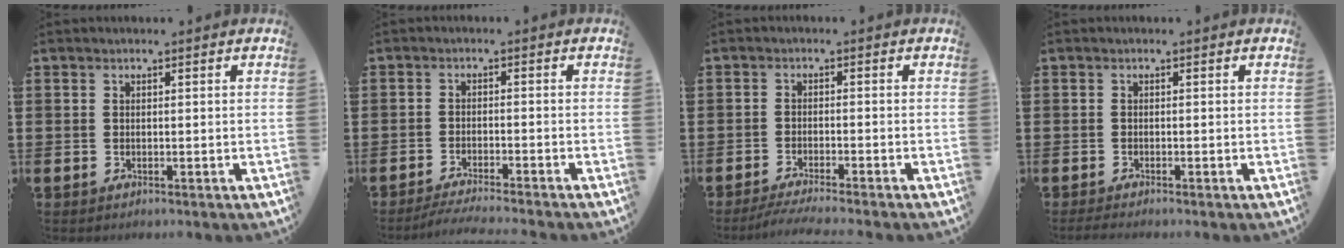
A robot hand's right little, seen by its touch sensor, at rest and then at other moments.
{"total": 2.5, "force": [-2.2, -0.3, 1.1], "torque": [-0.015, 0.001, -0.042]}
{"total": 2.4, "force": [-2.0, -0.2, 1.3], "torque": [-0.019, 0.000, -0.036]}
{"total": 0.8, "force": [-0.6, 0.0, 0.5], "torque": [-0.008, -0.001, -0.011]}